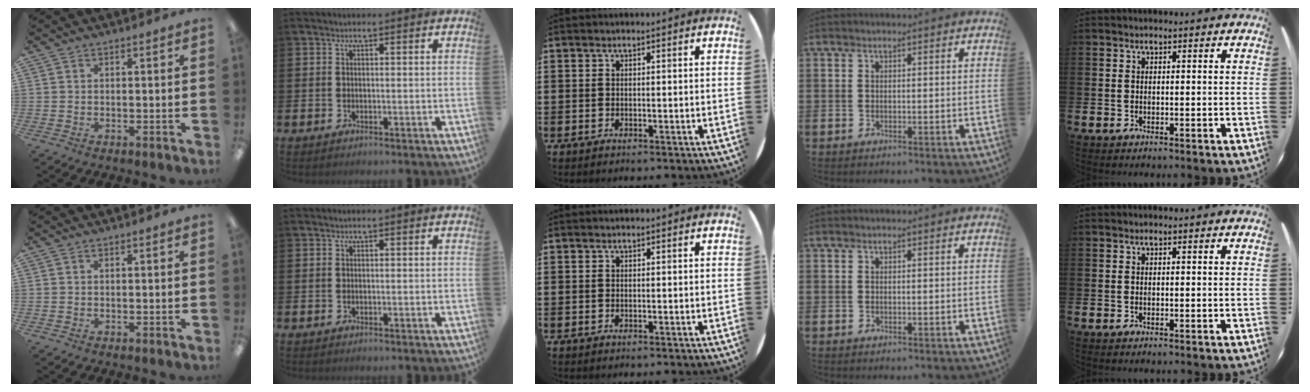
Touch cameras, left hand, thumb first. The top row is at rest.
{}